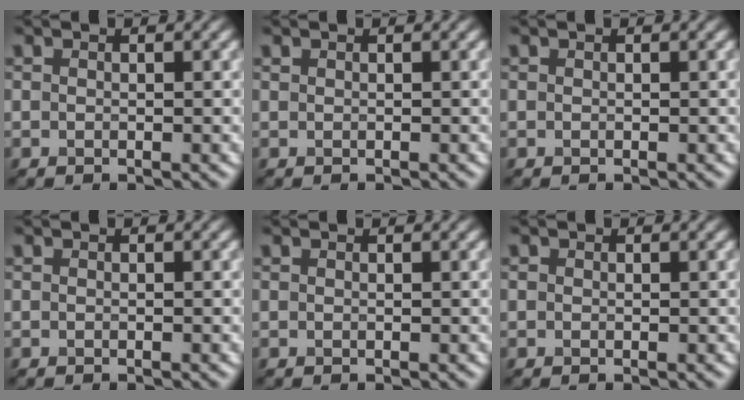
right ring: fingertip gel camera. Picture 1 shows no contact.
{"total": 0.8, "force": [-0.3, -0.5, -0.5], "torque": [-0.003, -0.008, 0.004]}
{"total": 0.0}
{"total": 0.0}
{"total": 0.0}
{"total": 0.0}